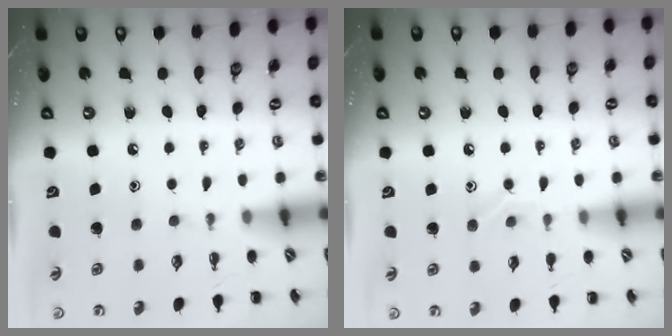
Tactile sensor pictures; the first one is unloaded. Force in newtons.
{"total": 8.0, "press": 7.8, "slide": 1.8}